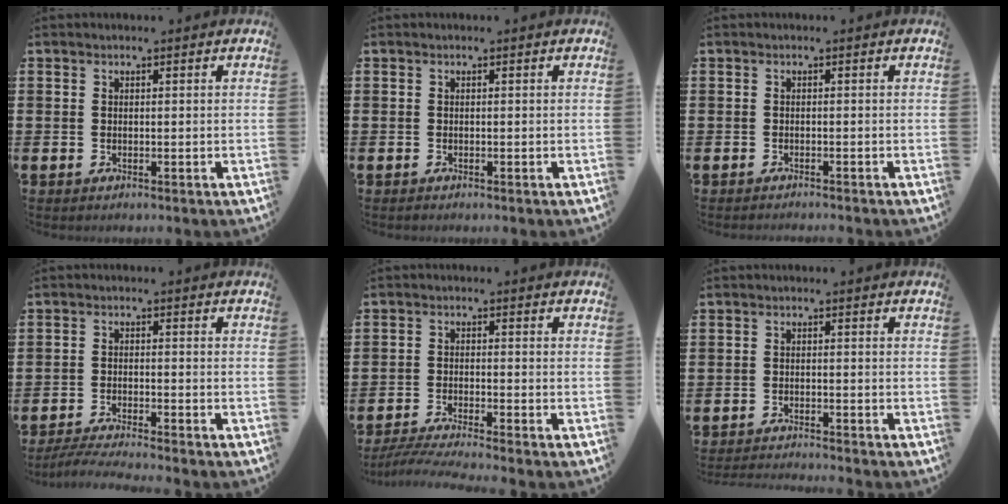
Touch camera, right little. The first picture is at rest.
{"total": 0.0}
{"total": 0.5, "force": [-0.5, -0.1, 0.0], "torque": [0.001, -0.001, -0.011]}
{"total": 3.0, "force": [-2.8, -0.2, 1.1], "torque": [-0.016, -0.001, -0.054]}
{"total": 3.3, "force": [-2.8, -0.2, 1.7], "torque": [-0.025, -0.005, -0.053]}
{"total": 1.5, "force": [-1.5, -0.2, 0.0], "torque": [-0.001, 0.003, -0.031]}